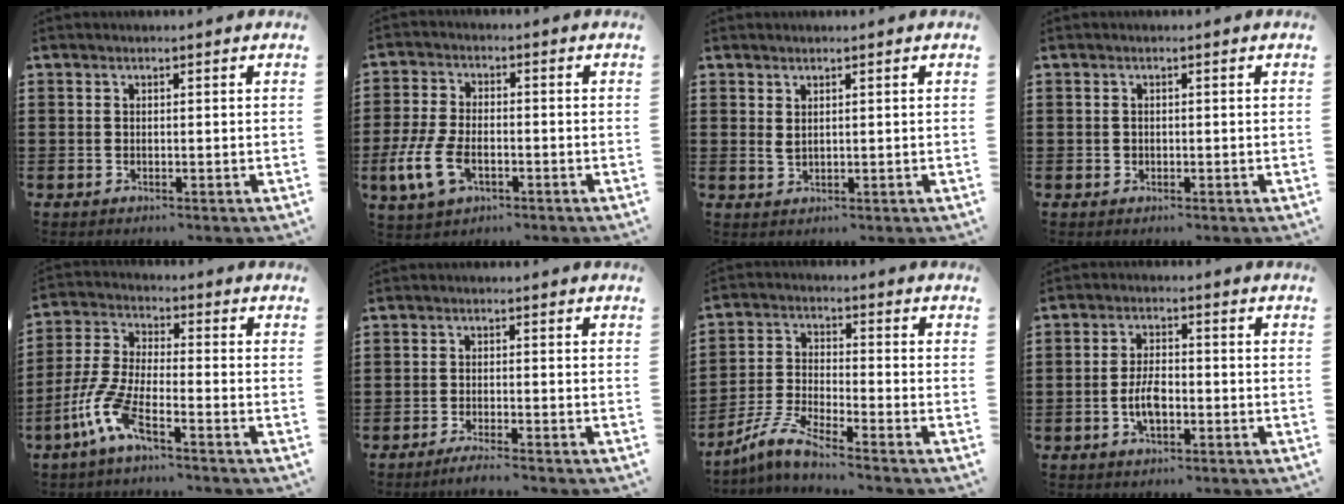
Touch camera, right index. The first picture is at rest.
{"total": 5.6, "force": [-1.4, 2.5, 4.7], "torque": [-0.117, -0.013, -0.030]}
{"total": 1.5, "force": [1.1, 0.5, 0.9], "torque": [-0.019, 0.002, 0.019]}
{"total": 0.5, "force": [0.0, 0.5, 0.2], "torque": [-0.006, 0.001, 0.001]}
{"total": 8.1, "force": [-5.0, 1.4, 6.2], "torque": [-0.171, -0.022, -0.105]}
{"total": 1.9, "force": [-1.8, -0.2, 0.7], "torque": [-0.011, 0.000, -0.033]}
{"total": 6.3, "force": [-5.3, 0.3, 3.3], "torque": [-0.089, -0.012, -0.110]}
{"total": 5.0, "force": [-1.2, 2.3, 4.2], "torque": [-0.094, 0.001, -0.027]}